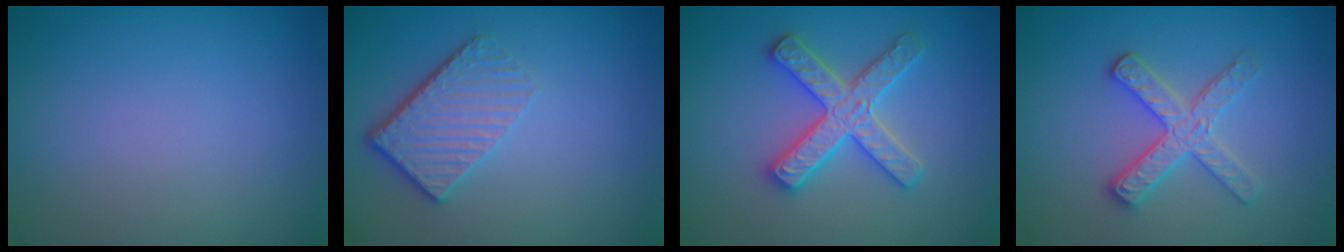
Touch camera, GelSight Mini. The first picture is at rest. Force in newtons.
{"total": 4.3, "press": 3.0, "slide": 3.0}
{"total": 3.7, "press": 3.6, "slide": 0.6}
{"total": 3.1, "press": 2.9, "slide": 1.2}